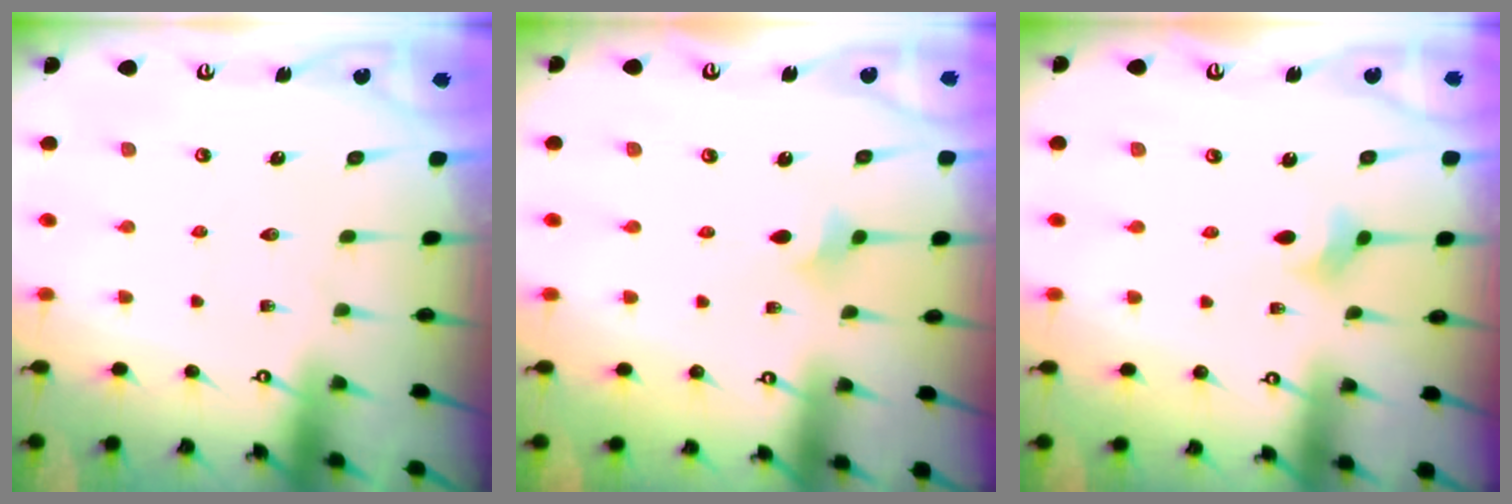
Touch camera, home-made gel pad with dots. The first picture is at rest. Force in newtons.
{"total": 3.7, "press": 3.6, "slide": 0.8}
{"total": 2.8, "press": 2.8, "slide": 0.7}